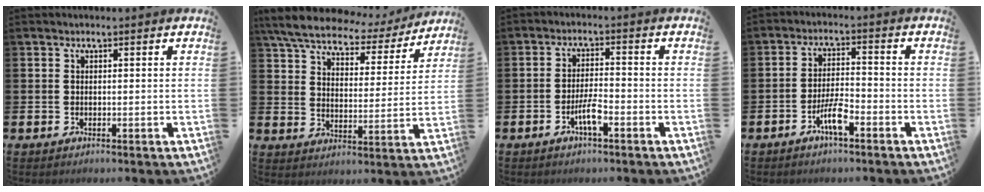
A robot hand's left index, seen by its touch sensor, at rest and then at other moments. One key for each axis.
{"total": 7.4, "fx": 6.7, "fy": 1.9, "fz": 2.6, "tx": -0.078, "ty": -0.042, "tz": 0.113}
{"total": 3.6, "fx": -1.8, "fy": 0.8, "fz": 3.0, "tx": -0.059, "ty": 0.002, "tz": -0.034}
{"total": 4.4, "fx": -2.5, "fy": 0.9, "fz": 3.5, "tx": -0.072, "ty": 0.003, "tz": -0.050}